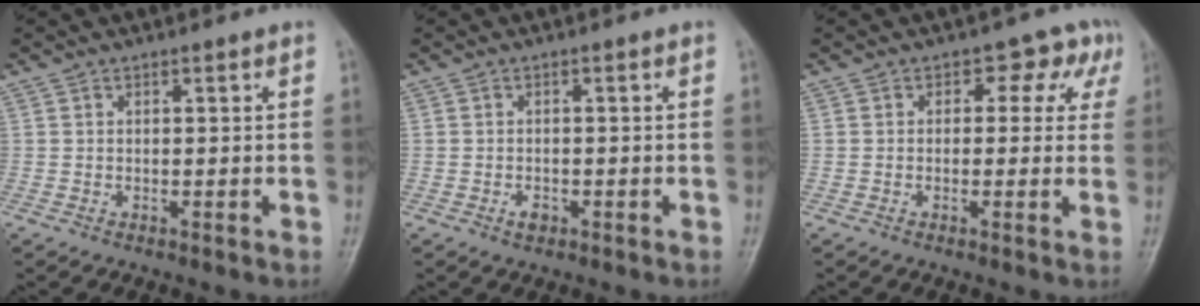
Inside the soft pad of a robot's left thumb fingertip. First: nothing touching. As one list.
[{"total": 1.5, "force": [-0.9, 0.9, 0.7], "torque": [-0.012, 0.005, -0.015]}, {"total": 5.3, "force": [1.6, 3.8, 3.2], "torque": [0.010, 0.005, 0.003]}]